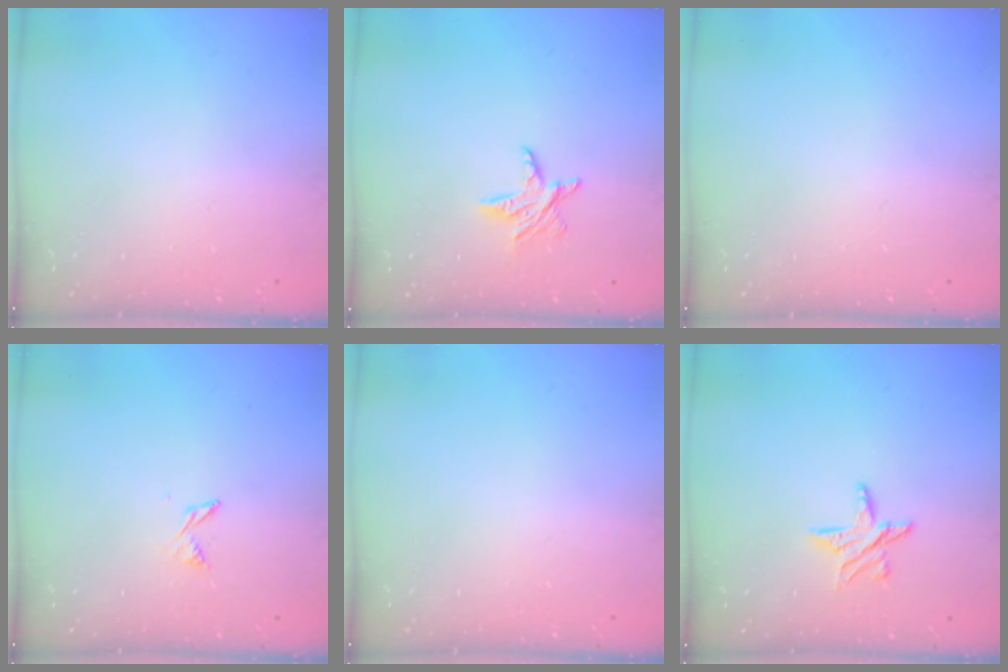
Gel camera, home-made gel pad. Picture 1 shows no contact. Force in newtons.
{"total": 5.2, "press": 5.1, "slide": 0.5}
{"total": 0.0}
{"total": 3.6, "press": 3.6, "slide": 0.5}
{"total": 0.0}
{"total": 8.1, "press": 8.1, "slide": 0.4}